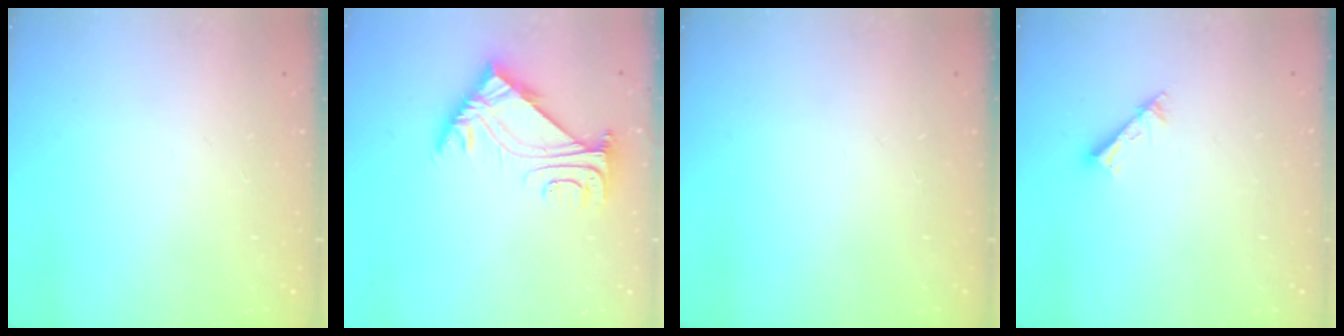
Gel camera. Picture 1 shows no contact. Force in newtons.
{"total": 5.9, "press": 5.8, "slide": 1.1}
{"total": 0.0}
{"total": 2.2, "press": 2.1, "slide": 0.4}